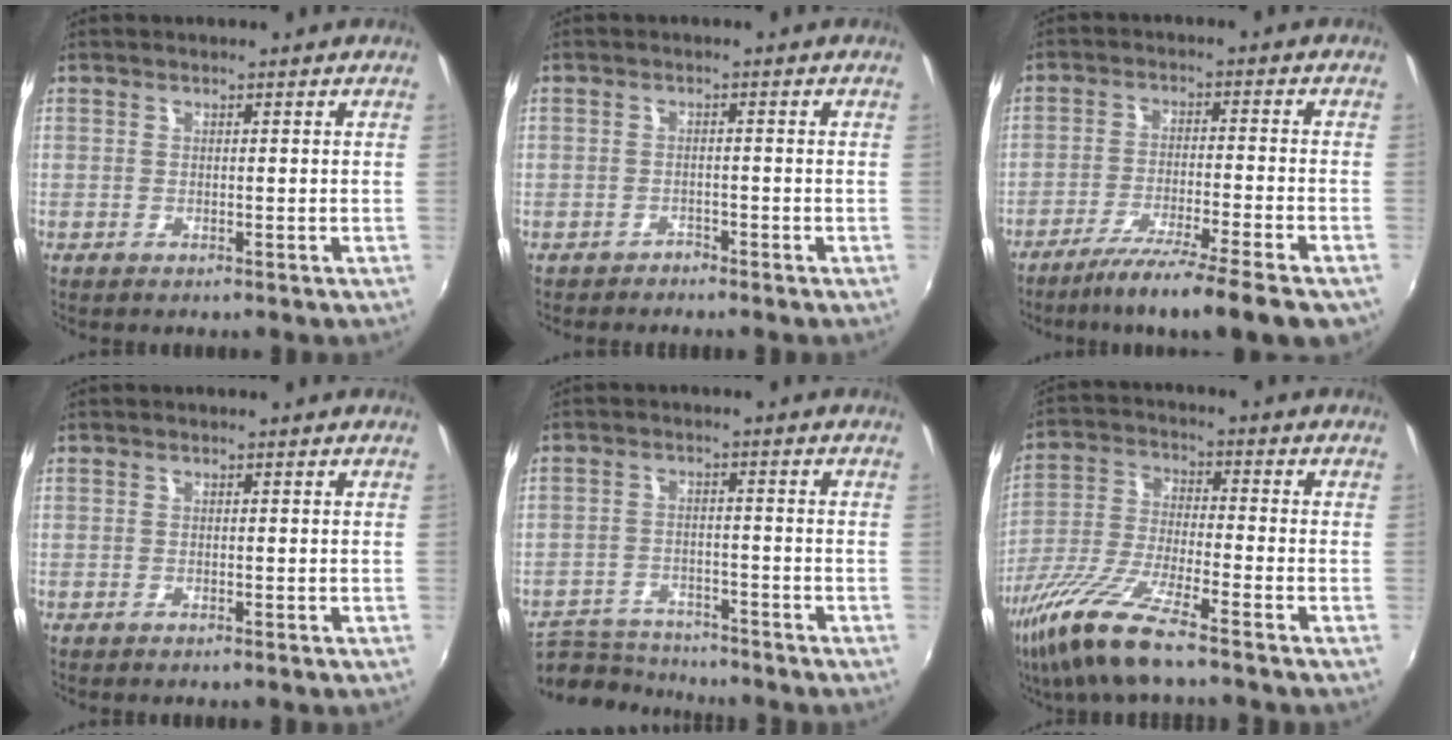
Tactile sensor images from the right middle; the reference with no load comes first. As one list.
[{"total": 1.8, "force": [-1.5, 1.1, -0.3], "torque": [0.000, 0.008, -0.023]}, {"total": 13.9, "force": [-11.0, 0.3, 8.5], "torque": [-0.151, -0.038, -0.175]}, {"total": 0.0}, {"total": 10.2, "force": [-9.3, 3.4, 2.7], "torque": [-0.081, 0.001, -0.150]}, {"total": 12.2, "force": [-8.8, 1.0, 8.5], "torque": [-0.182, -0.027, -0.171]}]